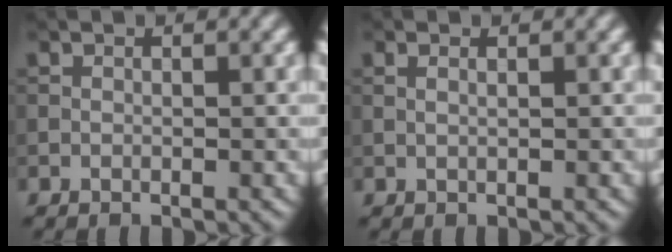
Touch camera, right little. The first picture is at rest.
{"total": 0.8, "force": [0.4, 0.2, 0.6], "torque": [-0.008, -0.007, 0.005]}